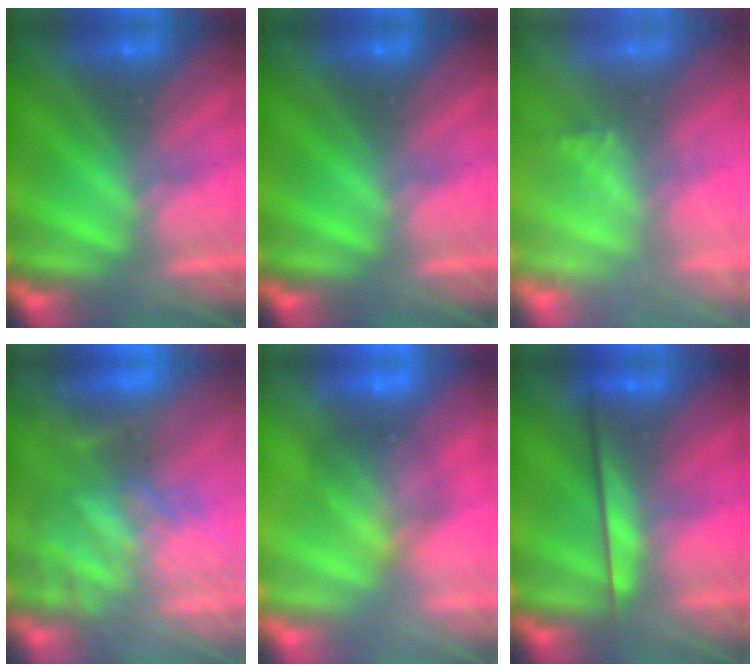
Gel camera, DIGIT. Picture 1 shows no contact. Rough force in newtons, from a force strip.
{"total": 0.0}
{"total": 1.7}
{"total": 8.3}
{"total": 7.6}
{"total": 2.3}